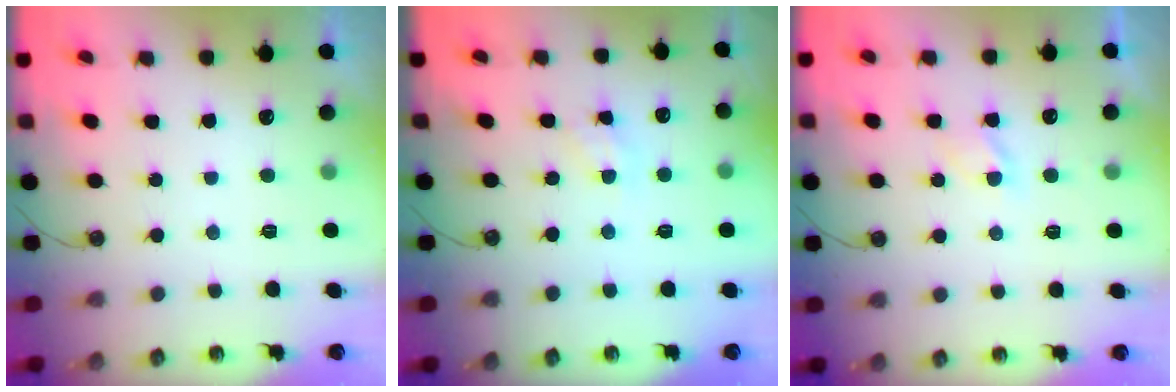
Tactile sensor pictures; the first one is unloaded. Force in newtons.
{"total": 4.0, "press": 4.0, "slide": 0.5}
{"total": 2.9, "press": 2.8, "slide": 0.6}